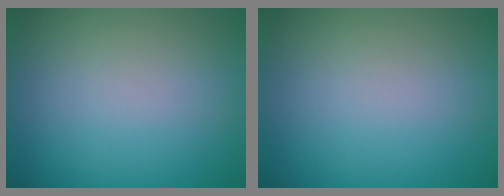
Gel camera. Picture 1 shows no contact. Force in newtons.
{"total": 0.0}